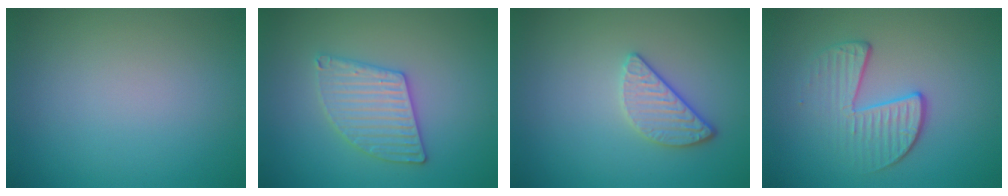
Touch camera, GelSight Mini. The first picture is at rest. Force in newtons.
{"total": 3.4, "press": 3.4, "slide": 0.4}
{"total": 2.4, "press": 2.1, "slide": 1.1}
{"total": 3.8, "press": 2.8, "slide": 2.6}